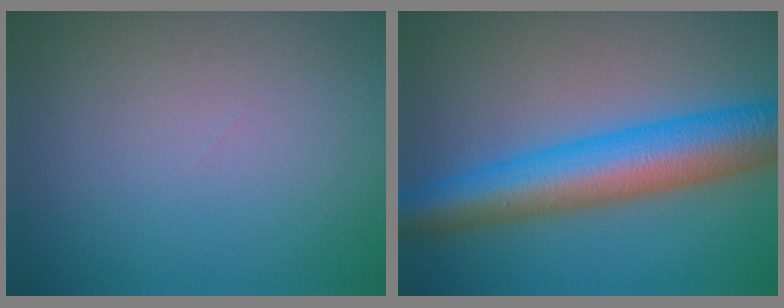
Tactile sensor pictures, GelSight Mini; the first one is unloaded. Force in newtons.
{"total": 9.0, "press": 8.9, "slide": 0.2}